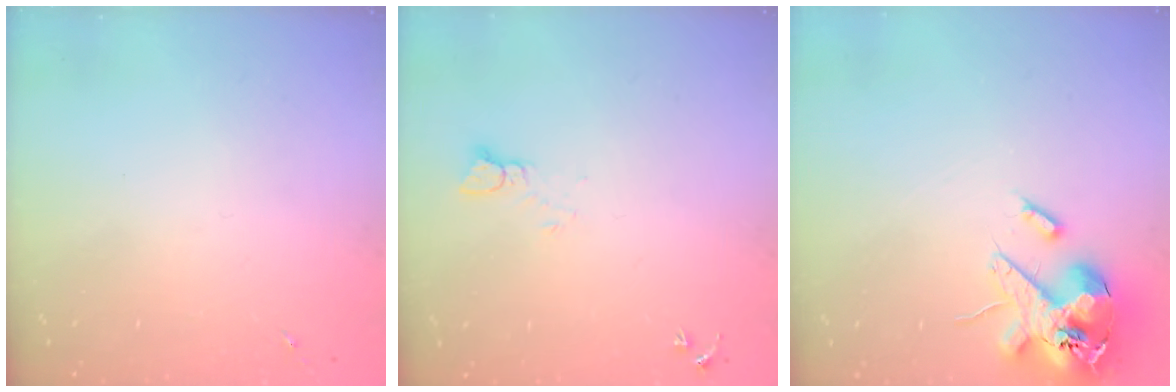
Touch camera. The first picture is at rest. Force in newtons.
{"total": 3.7, "press": 3.7, "slide": 0.1}
{"total": 15.7, "press": 15.5, "slide": 2.7}